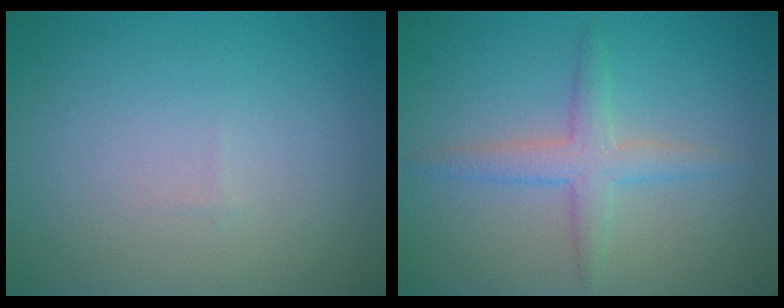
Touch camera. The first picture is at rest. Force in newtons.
{"total": 2.8, "press": 2.8, "slide": 0.0}